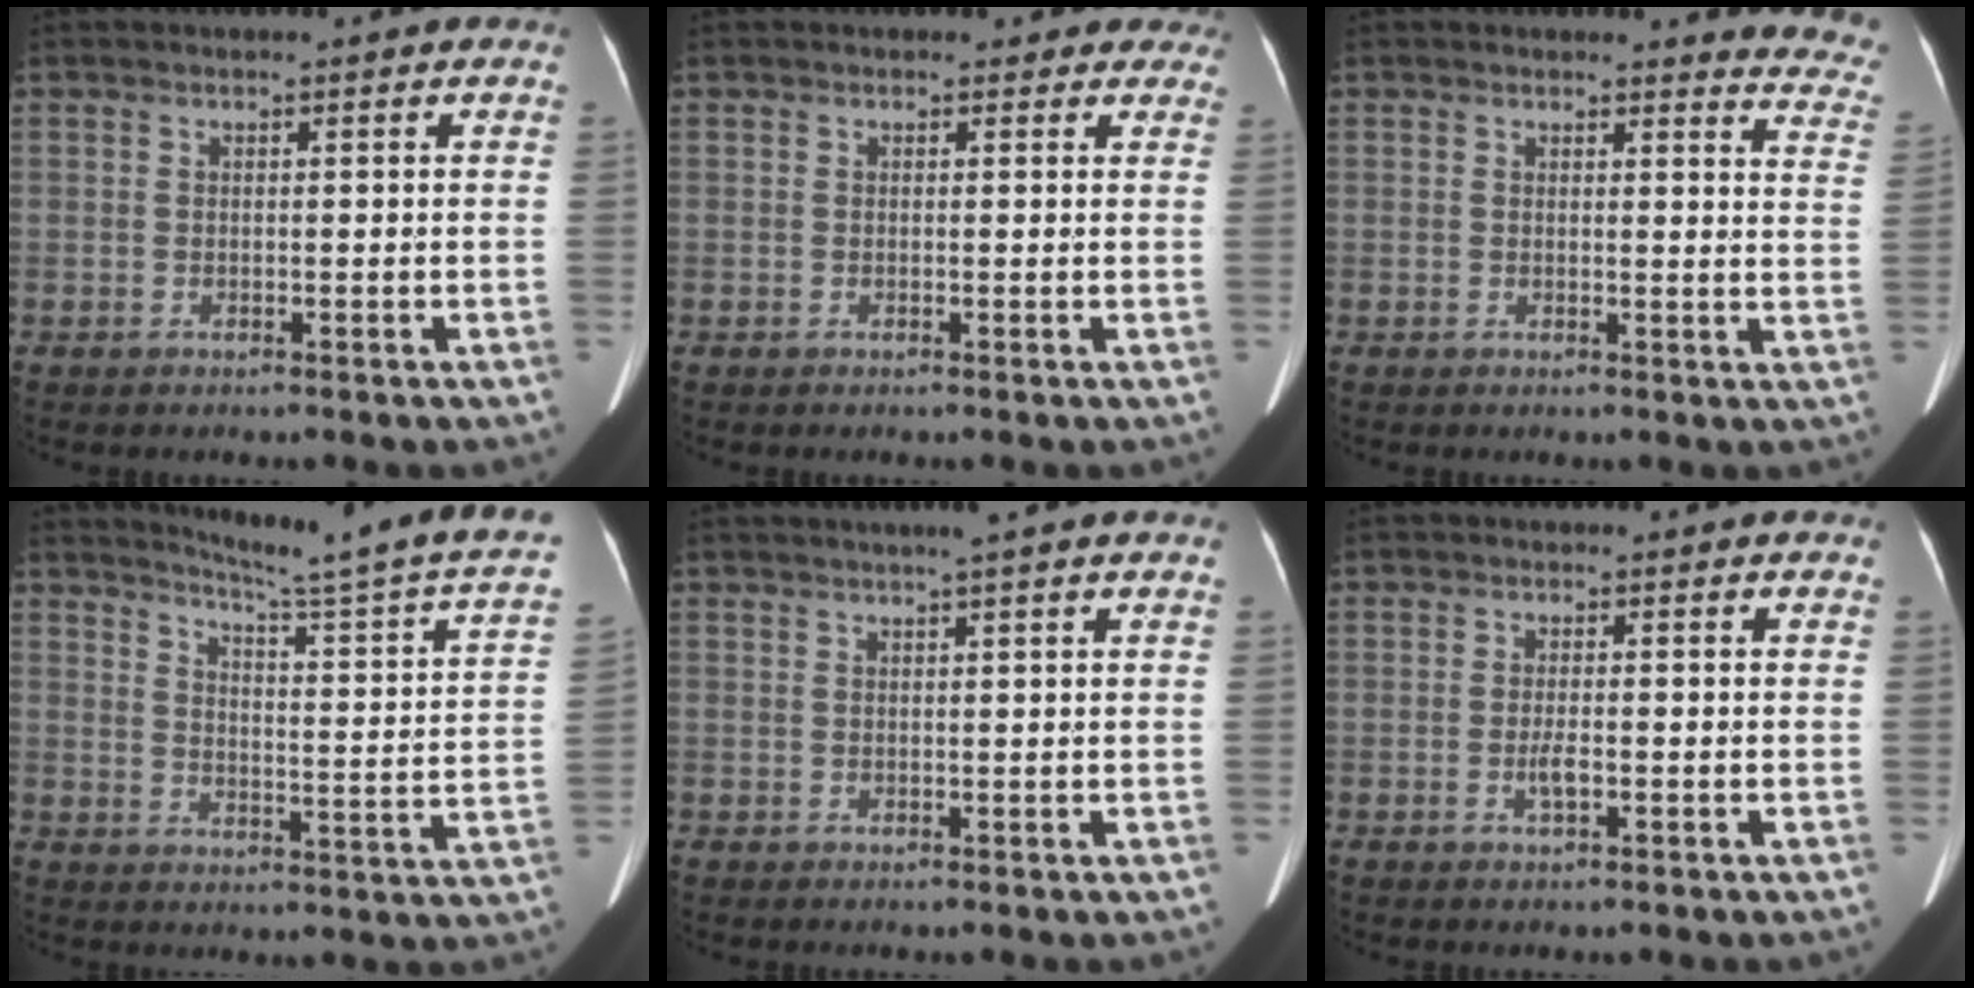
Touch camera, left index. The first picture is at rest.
{"total": 3.6, "force": [3.1, 1.9, 0.1], "torque": [0.020, -0.004, 0.011]}
{"total": 8.8, "force": [8.6, 1.3, 0.6], "torque": [0.033, -0.073, 0.051]}
{"total": 20.5, "force": [17.8, -1.4, 9.9], "torque": [-0.145, -0.079, 0.216]}
{"total": 2.5, "force": [1.8, -0.6, 1.6], "torque": [-0.024, 0.009, 0.032]}
{"total": 1.8, "force": [-0.6, 0.4, 1.7], "torque": [-0.035, -0.002, -0.009]}